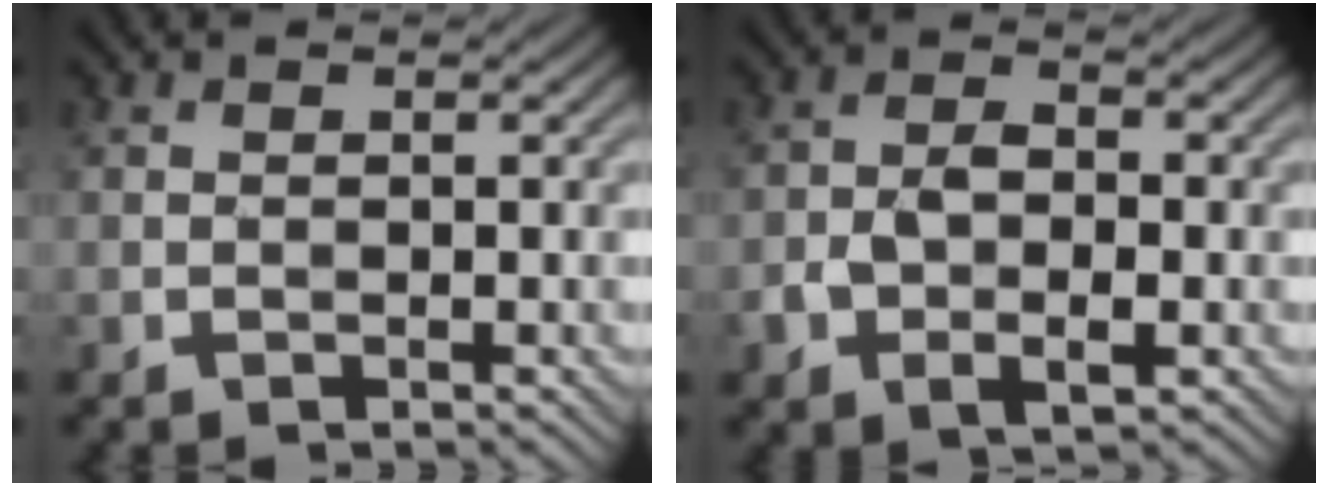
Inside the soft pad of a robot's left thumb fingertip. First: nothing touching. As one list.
[{"total": 4.6, "force": [-1.6, 2.6, 3.4], "torque": [-0.065, -0.005, -0.026]}]